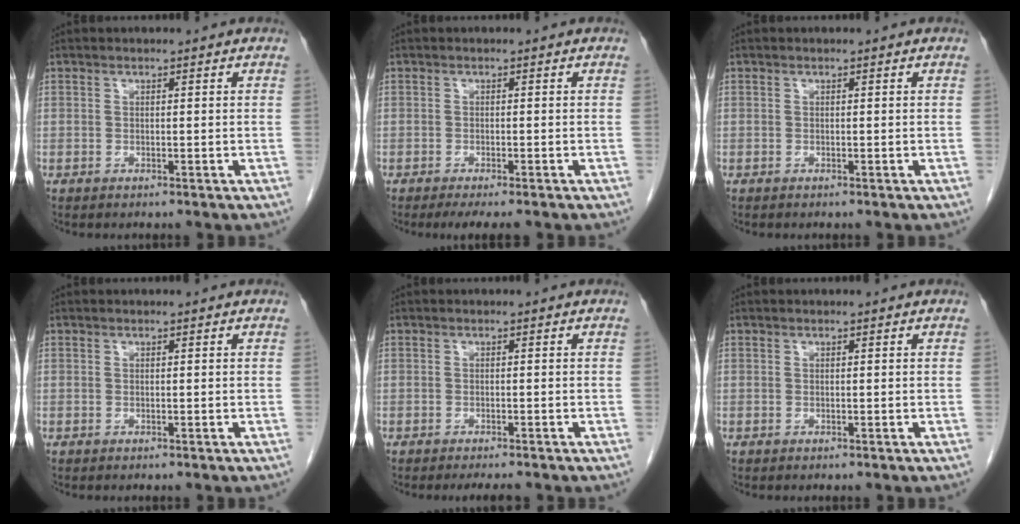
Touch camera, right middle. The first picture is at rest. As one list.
[{"total": 4.4, "force": [-3.6, 0.6, 2.6], "torque": [-0.031, -0.010, -0.050]}, {"total": 0.0}, {"total": 0.0}, {"total": 2.6, "force": [-2.3, 0.3, 1.2], "torque": [-0.014, -0.006, -0.028]}, {"total": 0.0}]